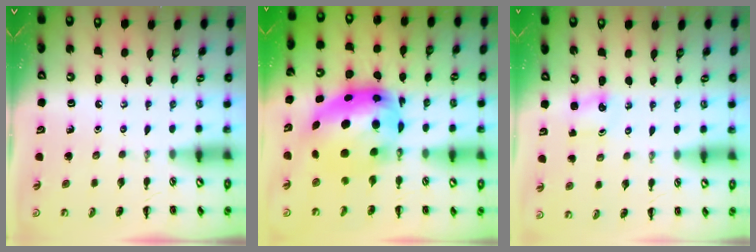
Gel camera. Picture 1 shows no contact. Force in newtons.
{"total": 13.0, "press": 12.7, "slide": 3.1}
{"total": 1.4, "press": 1.3, "slide": 0.2}